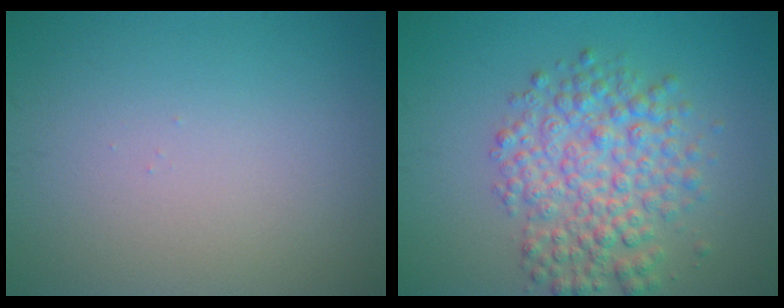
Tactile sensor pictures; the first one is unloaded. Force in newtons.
{"total": 5.8, "press": 5.8, "slide": 0.1}